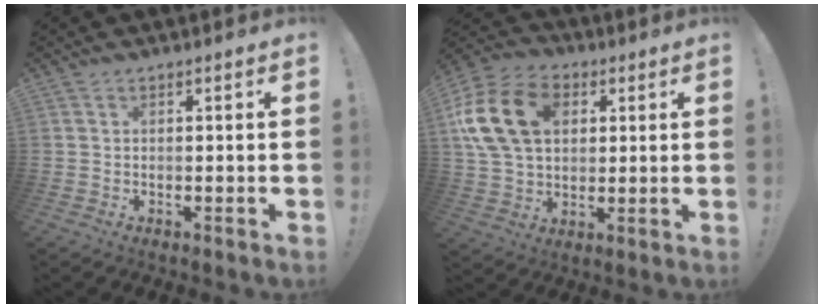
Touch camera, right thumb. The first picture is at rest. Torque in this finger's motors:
{"motor_torque": [1.72, 3.15, 0.39, -0.13, 0.49]}